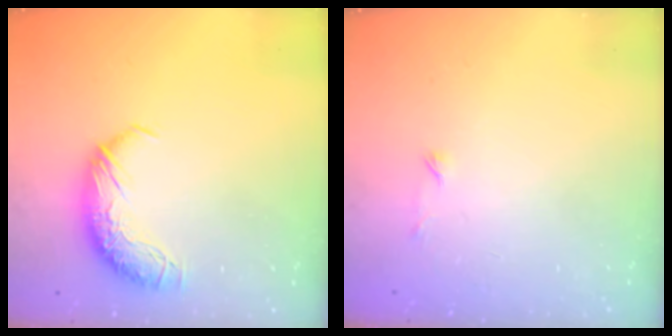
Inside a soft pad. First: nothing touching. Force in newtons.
{"total": 8.3, "press": 8.2, "slide": 0.8}